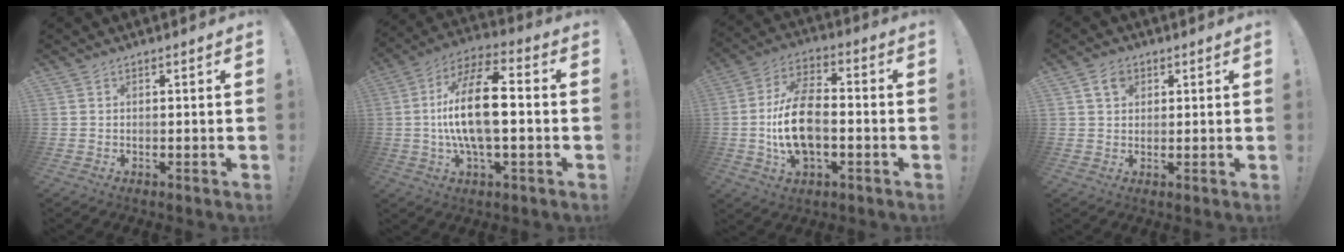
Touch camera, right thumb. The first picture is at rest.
{"total": 17.6, "force": [-0.5, 6.7, 16.3], "torque": [-0.300, 0.004, -0.013]}
{"total": 15.4, "force": [-2.4, 8.9, 12.3], "torque": [-0.230, 0.012, -0.043]}
{"total": 4.7, "force": [2.0, 3.5, 2.5], "torque": [-0.035, 0.002, 0.035]}